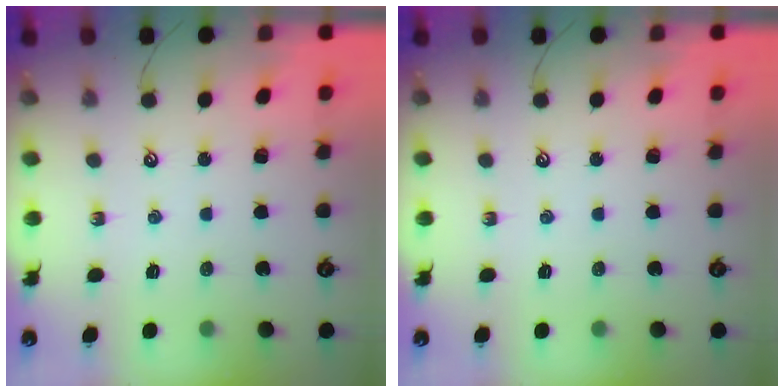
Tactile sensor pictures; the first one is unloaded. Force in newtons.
{"total": 0.0}